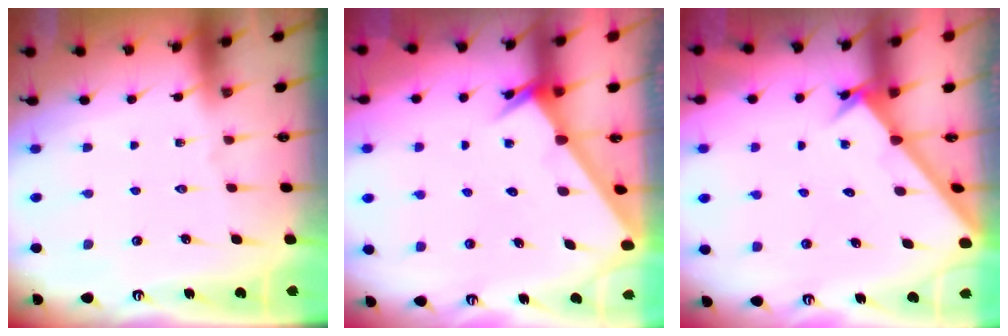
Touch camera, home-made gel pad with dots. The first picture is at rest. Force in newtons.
{"total": 2.5, "press": 2.5, "slide": 0.1}
{"total": 2.2, "press": 2.2, "slide": 0.2}